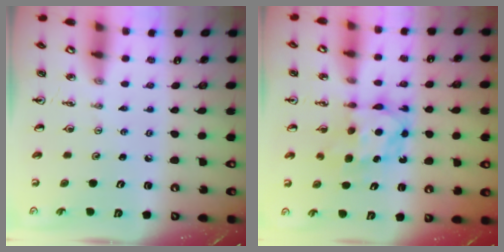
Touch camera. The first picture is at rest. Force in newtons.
{"total": 6.4, "press": 6.4, "slide": 0.5}